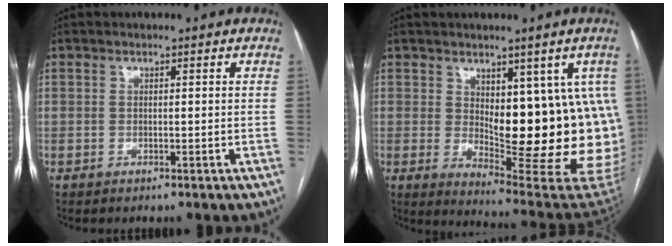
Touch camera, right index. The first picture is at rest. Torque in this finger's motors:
{"motor_torque": [1.74, 0.07, 0.79, 0.13]}